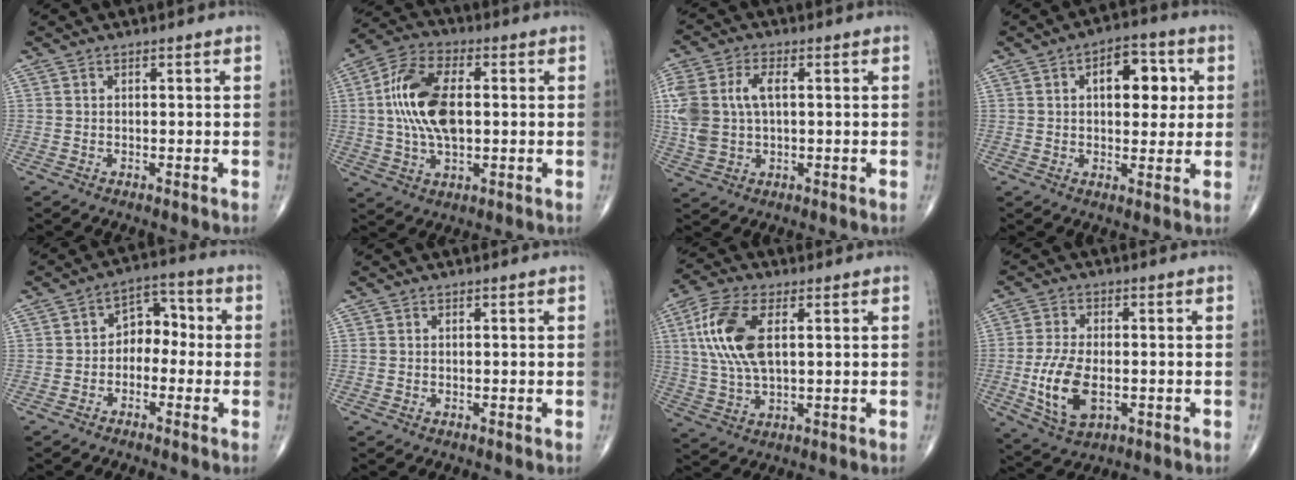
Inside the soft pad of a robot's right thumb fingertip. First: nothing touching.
{"total": 14.3, "force": [1.1, 7.4, 12.2], "torque": [-0.247, 0.014, 0.017]}
{"total": 11.3, "force": [1.3, 6.7, 8.9], "torque": [-0.214, 0.014, 0.031]}
{"total": 10.1, "force": [2.4, 5.7, 8.0], "torque": [-0.077, 0.006, 0.030]}
{"total": 6.6, "force": [-1.1, 4.8, 4.4], "torque": [-0.035, 0.038, -0.035]}
{"total": 0.0}
{"total": 12.0, "force": [2.8, 5.7, 10.2], "torque": [-0.228, 0.001, 0.056]}
{"total": 10.3, "force": [-2.1, 5.6, 8.4], "torque": [-0.166, -0.004, -0.031]}